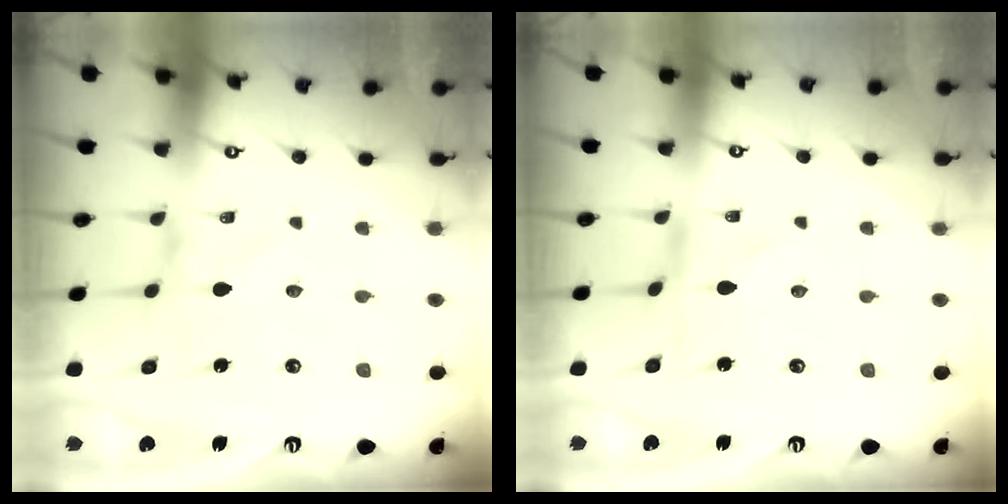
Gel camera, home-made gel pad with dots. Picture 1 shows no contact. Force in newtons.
{"total": 0.0}